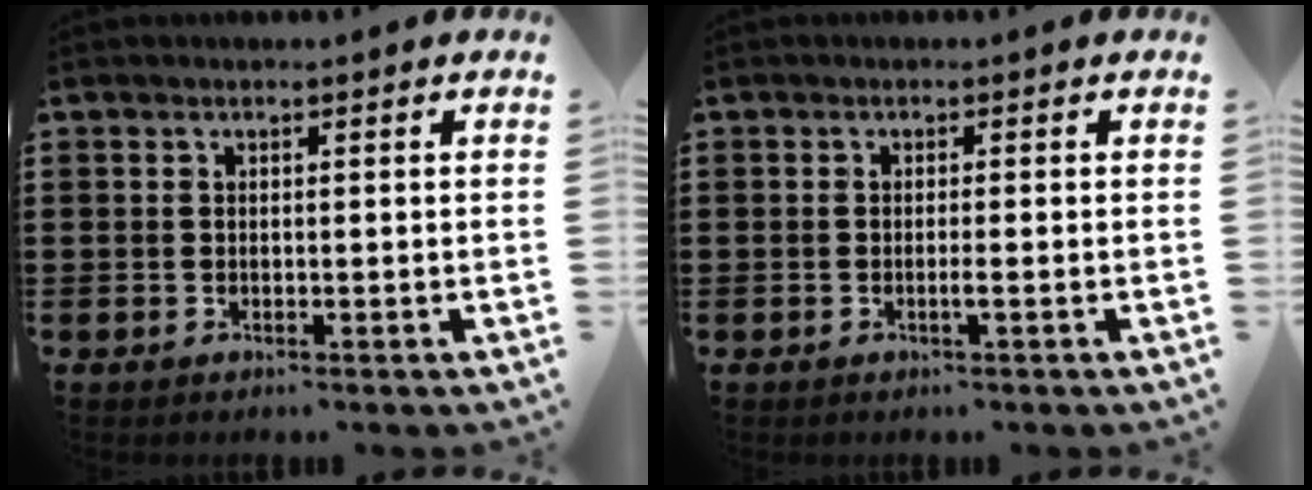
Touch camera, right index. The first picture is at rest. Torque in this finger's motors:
{"motor_torque": [0.12, 0.58, 0.05, 0.00]}